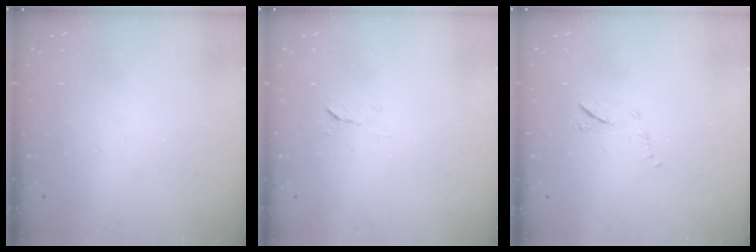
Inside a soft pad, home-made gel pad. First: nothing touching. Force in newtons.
{"total": 5.4, "press": 5.3, "slide": 0.7}
{"total": 7.0, "press": 7.0, "slide": 0.7}